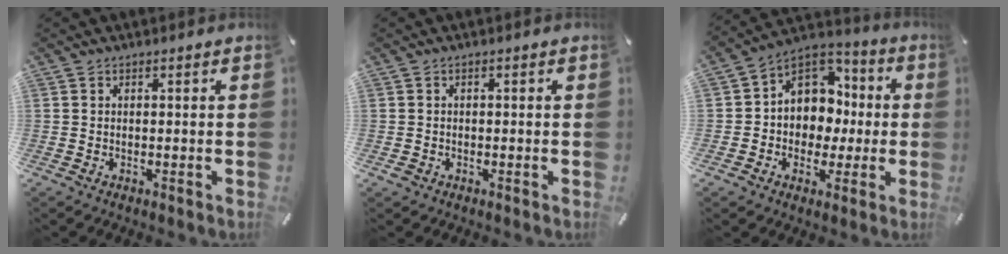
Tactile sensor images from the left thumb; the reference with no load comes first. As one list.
[{"total": 1.2, "force": [-0.5, 1.0, 0.5], "torque": [-0.009, 0.004, -0.011]}, {"total": 10.6, "force": [0.3, 10.0, 3.6], "torque": [-0.068, -0.007, 0.012]}]